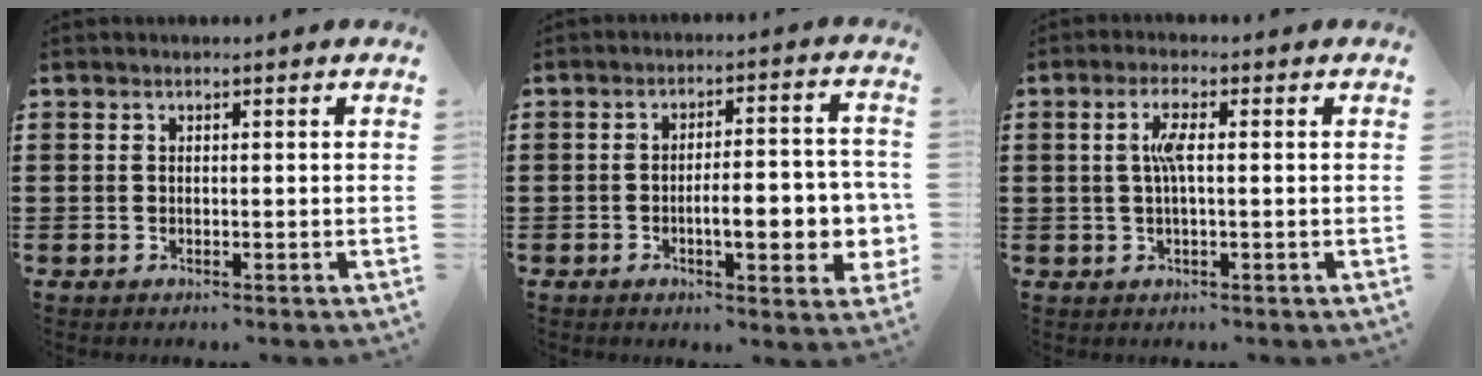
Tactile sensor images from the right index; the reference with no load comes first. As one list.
[{"total": 8.4, "force": [-2.1, 2.7, 7.7], "torque": [-0.104, -0.004, -0.038]}, {"total": 3.7, "force": [0.3, 0.7, 3.7], "torque": [-0.078, 0.000, -0.001]}]